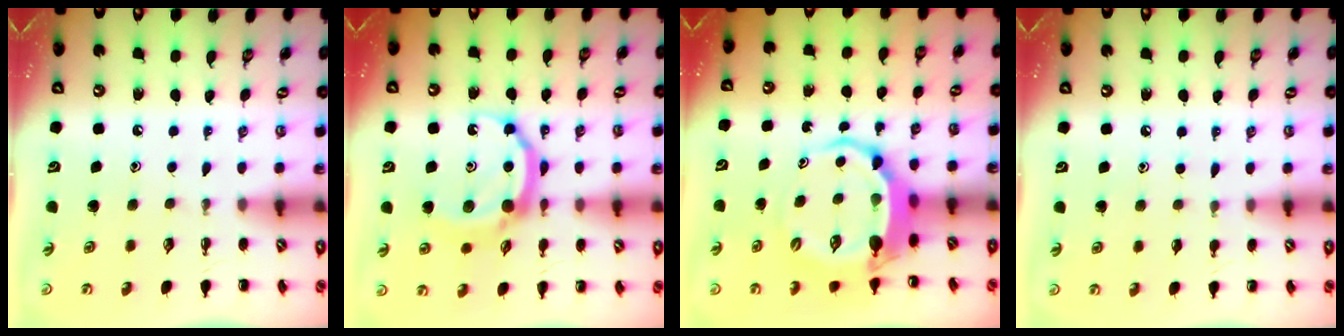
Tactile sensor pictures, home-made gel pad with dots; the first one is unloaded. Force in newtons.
{"total": 9.7, "press": 9.7, "slide": 0.4}
{"total": 6.5, "press": 6.4, "slide": 1.0}
{"total": 4.9, "press": 4.6, "slide": 1.6}